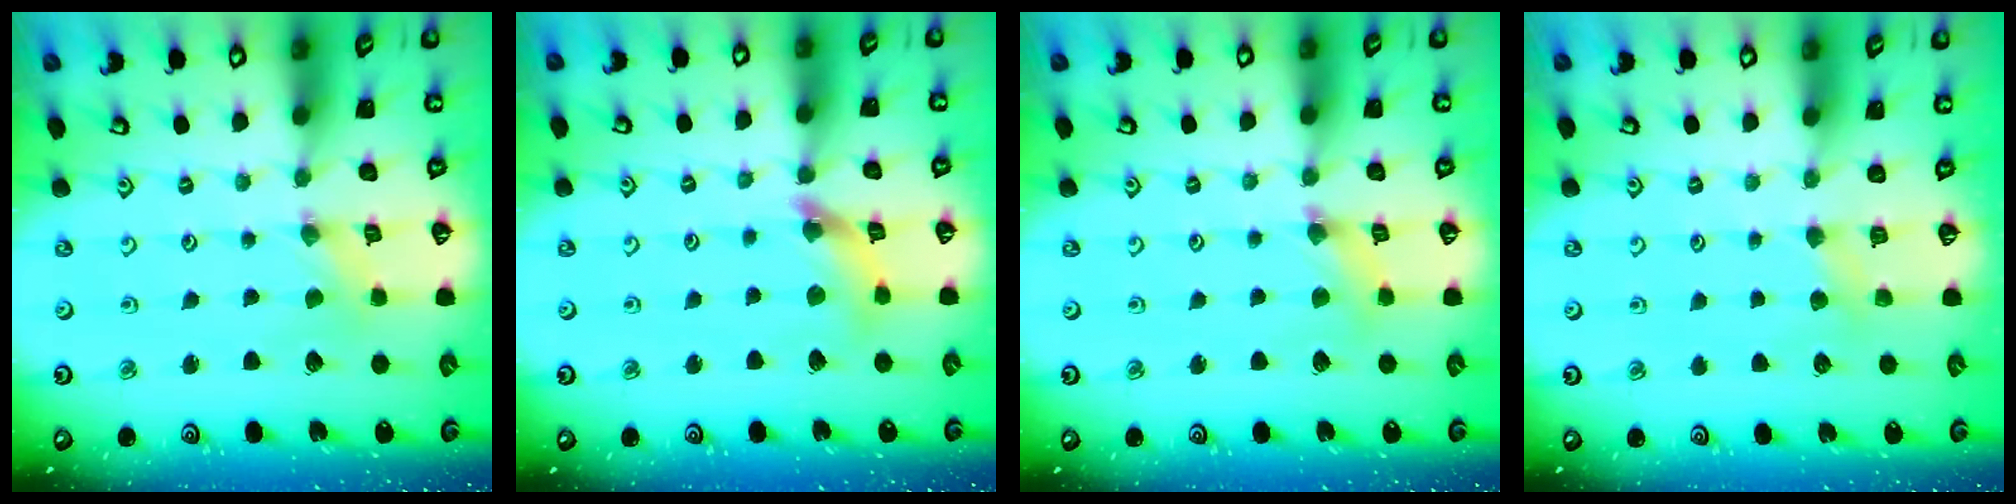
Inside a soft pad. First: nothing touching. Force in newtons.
{"total": 9.8, "press": 9.8, "slide": 1.0}
{"total": 3.7, "press": 3.7, "slide": 0.4}
{"total": 3.1, "press": 3.0, "slide": 0.6}